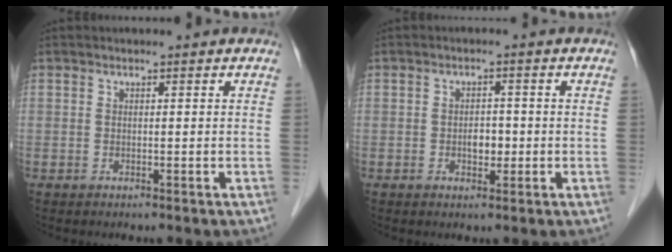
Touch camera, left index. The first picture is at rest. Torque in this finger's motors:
{"motor_torque": [0.02, 0.01, 0.02, 0.00]}